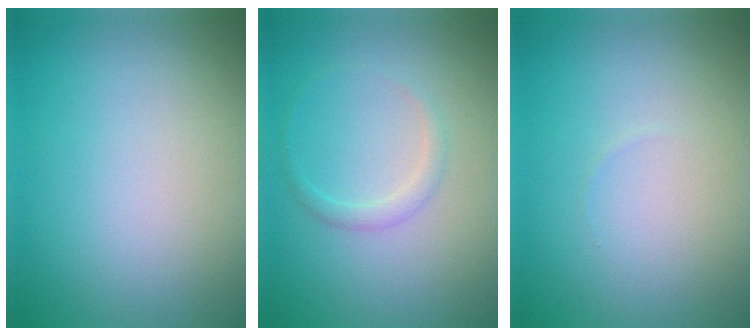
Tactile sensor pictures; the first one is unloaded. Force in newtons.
{"total": 1.2, "press": 1.2, "slide": 0.2}
{"total": 0.0}